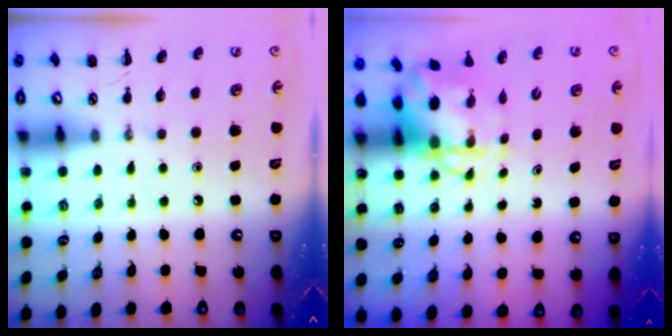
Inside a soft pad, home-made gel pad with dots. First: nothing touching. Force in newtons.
{"total": 5.6, "press": 5.6, "slide": 0.8}